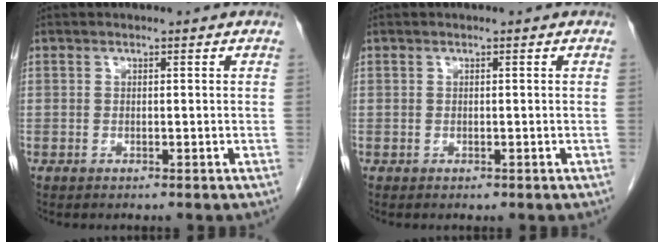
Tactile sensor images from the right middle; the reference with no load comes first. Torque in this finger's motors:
{"motor_torque": [0.24, -0.03, -0.03, -0.01]}